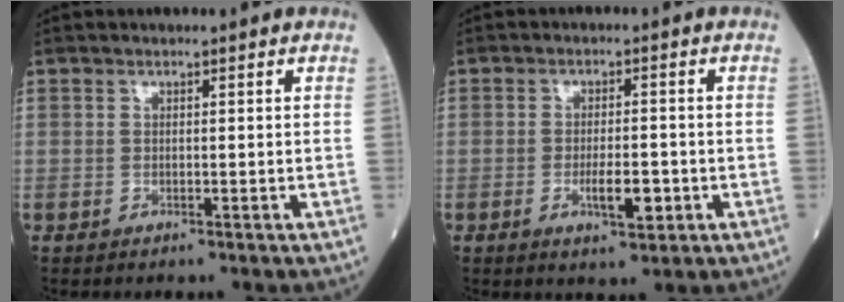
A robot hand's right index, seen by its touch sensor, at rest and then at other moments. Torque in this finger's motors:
{"motor_torque": [0.69, -0.27, 0.34, 0.11]}